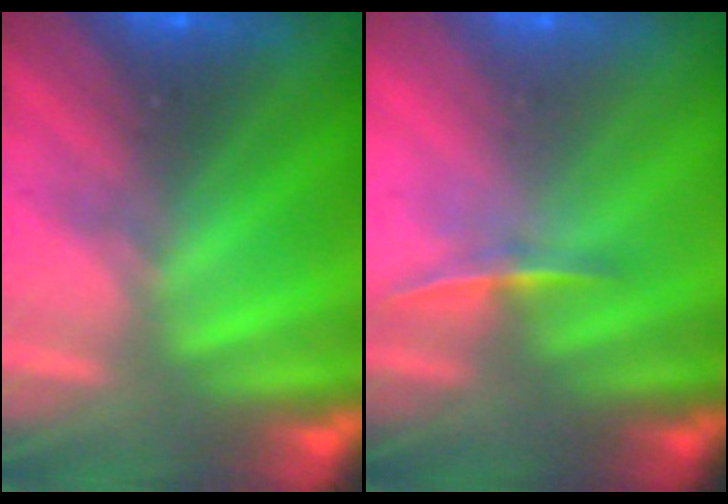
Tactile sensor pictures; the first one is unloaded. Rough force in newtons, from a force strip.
{"total": 1.1}